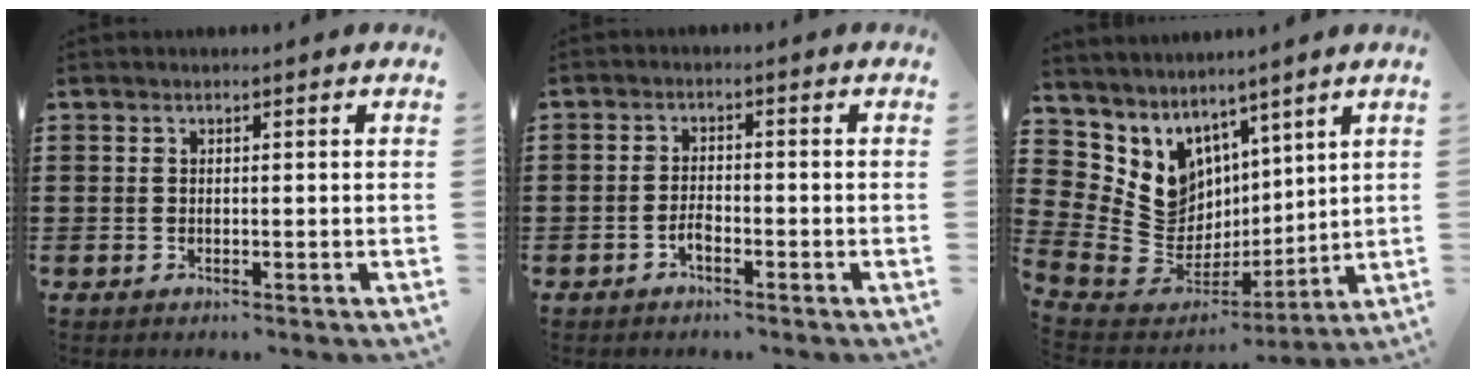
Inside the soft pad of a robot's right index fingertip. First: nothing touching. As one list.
[{"total": 1.9, "force": [-1.3, 0.7, 1.2], "torque": [-0.027, -0.001, -0.025]}, {"total": 8.9, "force": [3.8, 7.6, 2.8], "torque": [-0.108, -0.044, 0.082]}]